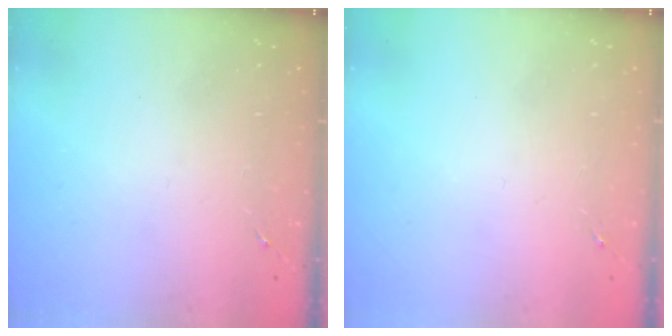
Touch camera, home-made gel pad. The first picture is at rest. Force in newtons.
{"total": 0.0}